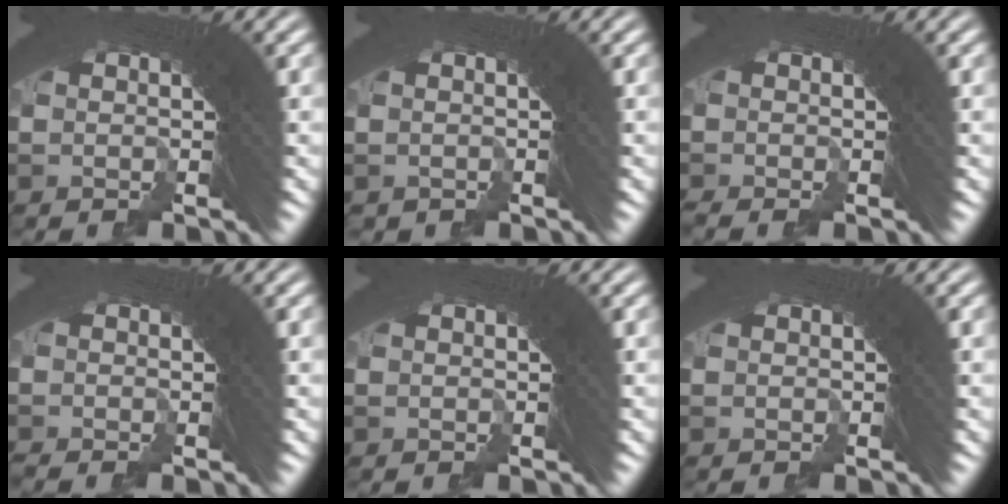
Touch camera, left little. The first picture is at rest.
{"total": 0.8, "force": [-0.7, 0.2, -0.3], "torque": [0.004, -0.007, -0.007]}
{"total": 1.1, "force": [-1.0, 0.2, 0.4], "torque": [0.007, 0.001, -0.019]}
{"total": 1.0, "force": [-1.0, -0.1, 0.0], "torque": [0.011, 0.002, -0.020]}
{"total": 0.0}
{"total": 0.0}